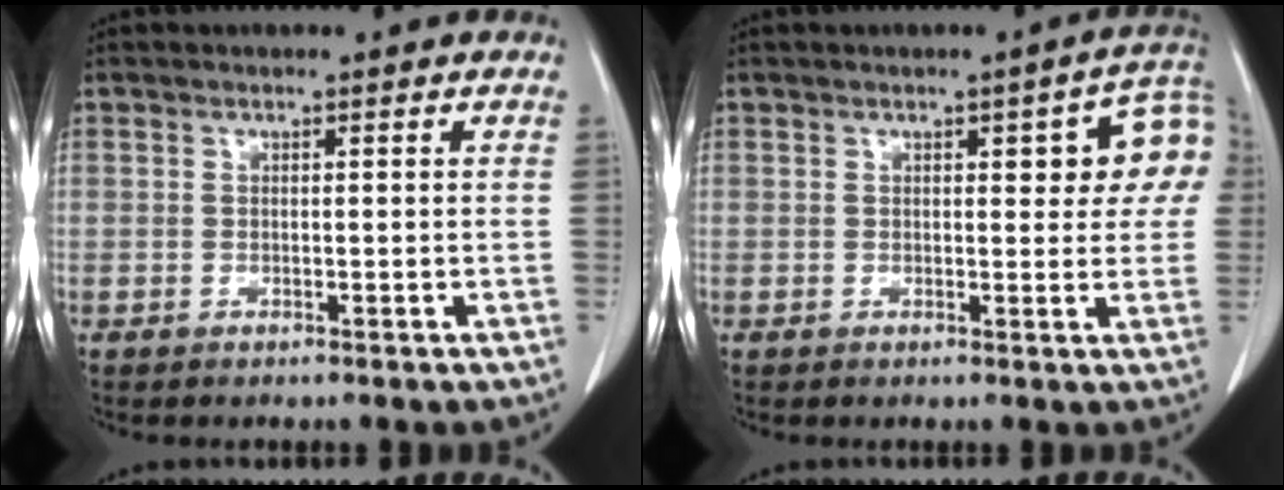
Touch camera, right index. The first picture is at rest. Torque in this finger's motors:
{"motor_torque": [0.33, 0.12, 0.15, 0.02]}